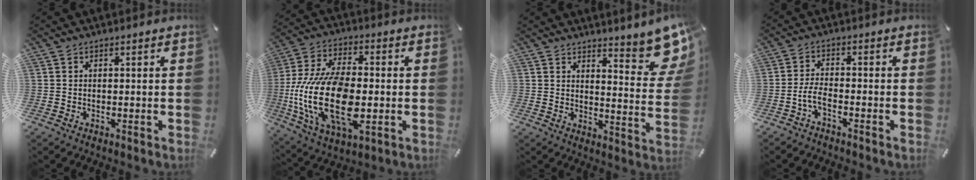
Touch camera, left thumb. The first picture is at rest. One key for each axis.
{"total": 21.7, "fx": -2.9, "fy": 12.2, "fz": 17.8, "tx": -0.378, "ty": -0.013, "tz": -0.049}
{"total": 11.5, "fx": 8.6, "fy": 3.2, "fz": 6.9, "tx": -0.073, "ty": -0.074, "tz": 0.148}
{"total": 4.6, "fx": -2.5, "fy": 1.8, "fz": 3.4, "tx": -0.078, "ty": 0.006, "tz": -0.049}